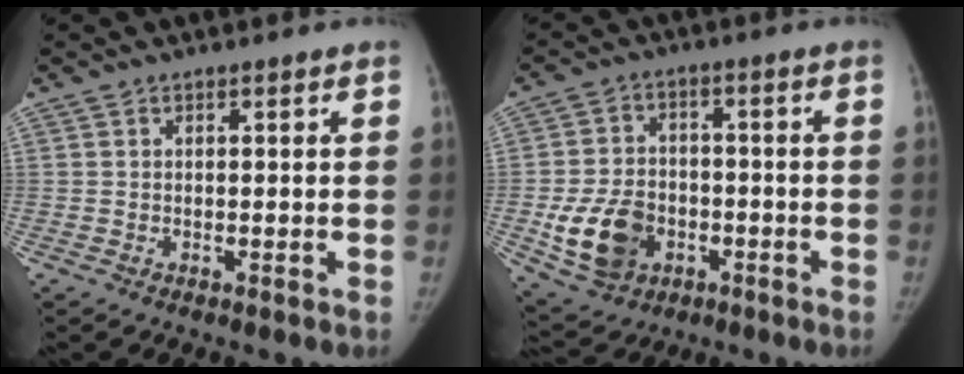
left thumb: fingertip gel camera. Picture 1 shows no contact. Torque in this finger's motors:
{"motor_torque": [-0.44, 0.68, 0.55, -0.50, 0.10]}